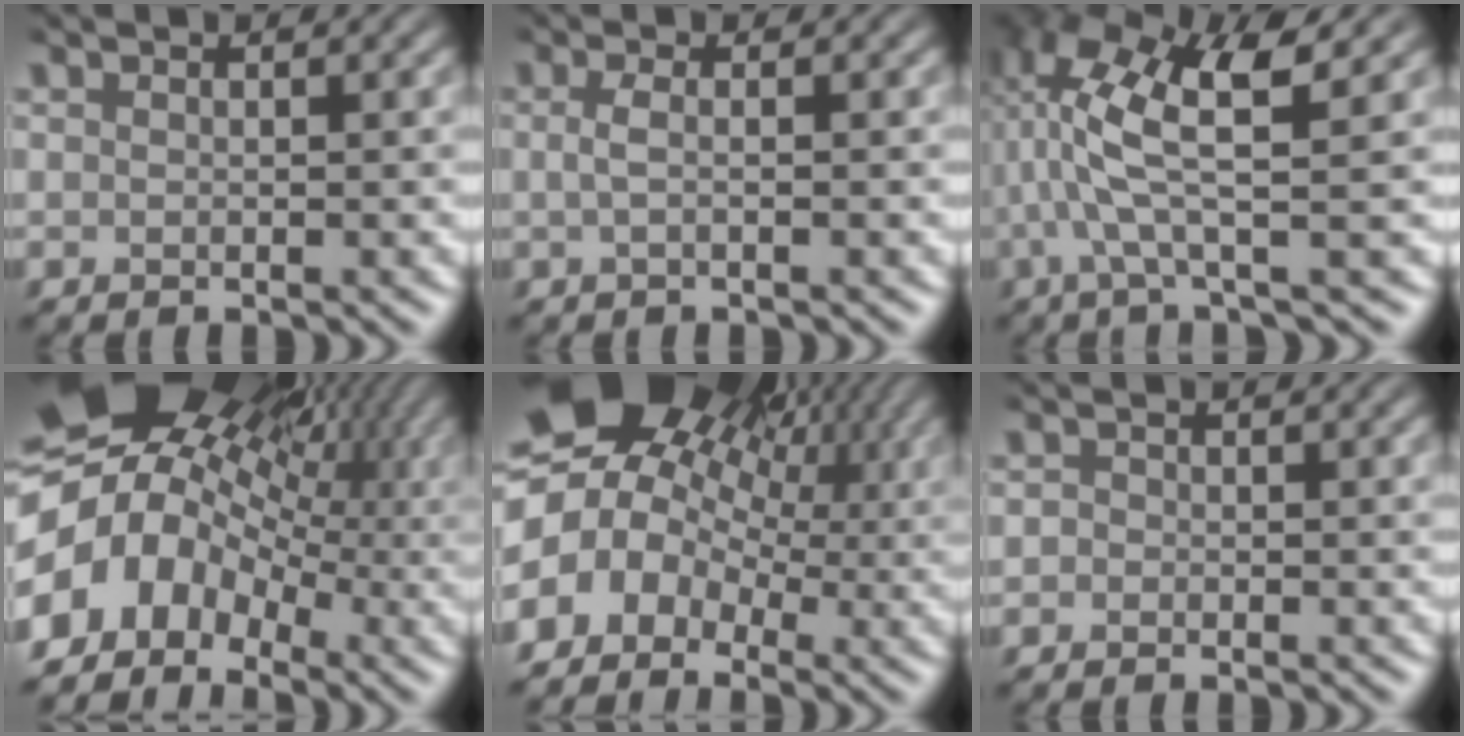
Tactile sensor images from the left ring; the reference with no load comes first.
{"total": 1.5, "force": [0.0, 0.5, 1.4], "torque": [-0.028, 0.000, -0.004]}
{"total": 7.8, "force": [1.7, 1.8, 7.5], "torque": [-0.162, 0.013, 0.029]}
{"total": 13.7, "force": [0.0, 9.9, 9.4], "torque": [-0.165, 0.013, -0.007]}
{"total": 11.4, "force": [2.0, 8.7, 7.0], "torque": [-0.096, 0.013, 0.027]}
{"total": 0.6, "force": [-0.3, 0.5, 0.1], "torque": [0.000, -0.002, -0.008]}